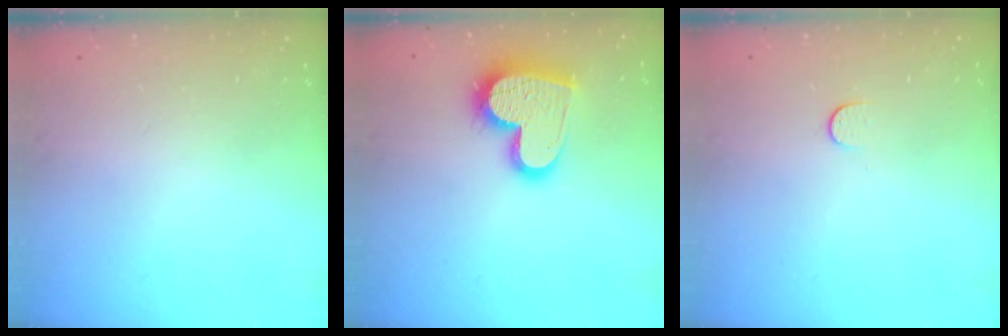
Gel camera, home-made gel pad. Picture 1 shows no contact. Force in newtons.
{"total": 16.4, "press": 16.3, "slide": 1.2}
{"total": 3.9, "press": 3.9, "slide": 0.5}